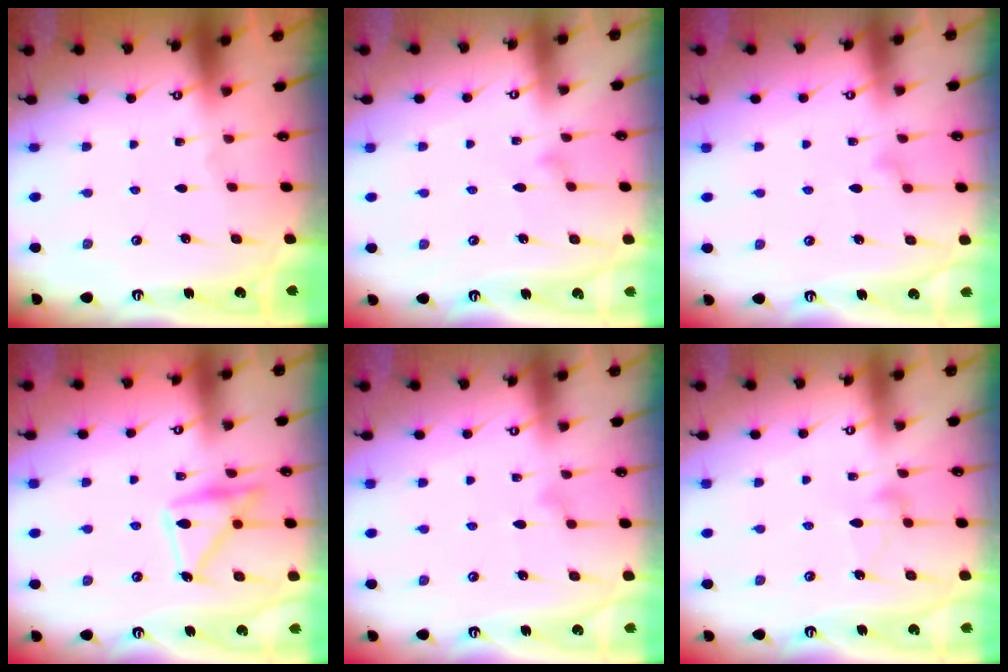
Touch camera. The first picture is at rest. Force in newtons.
{"total": 8.5, "press": 8.4, "slide": 0.6}
{"total": 9.1, "press": 9.1, "slide": 0.5}
{"total": 16.6, "press": 16.5, "slide": 1.0}
{"total": 8.0, "press": 8.0, "slide": 0.5}
{"total": 9.1, "press": 9.1, "slide": 0.5}